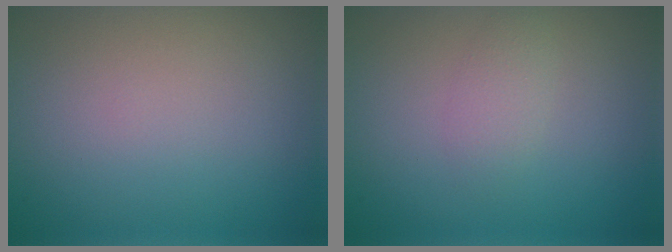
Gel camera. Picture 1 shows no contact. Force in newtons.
{"total": 1.4, "press": 1.4, "slide": 0.1}